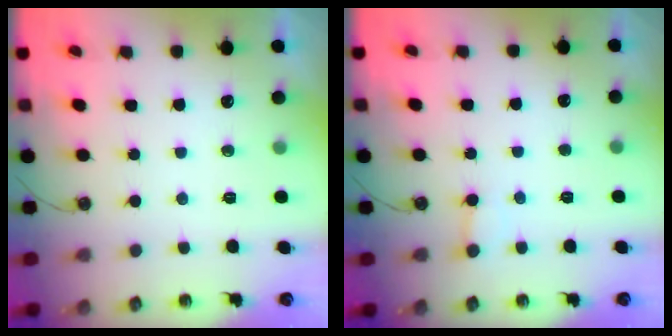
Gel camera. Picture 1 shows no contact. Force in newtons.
{"total": 3.2, "press": 3.2, "slide": 0.2}